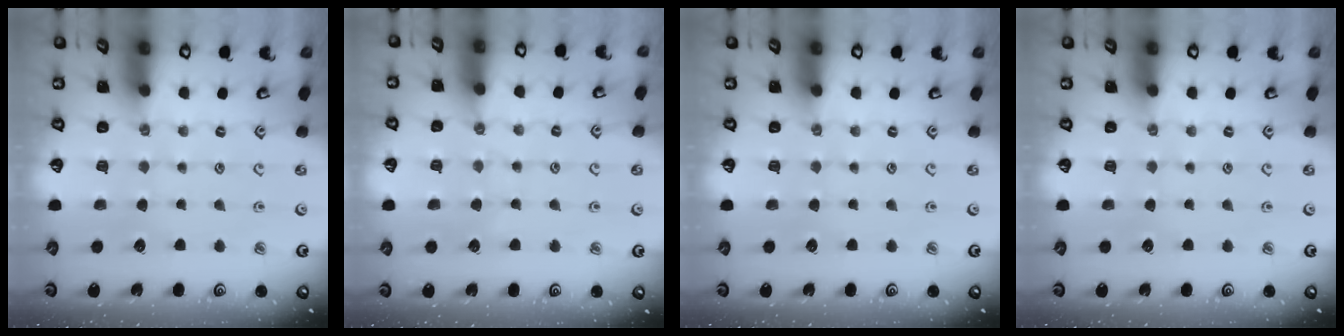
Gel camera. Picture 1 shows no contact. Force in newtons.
{"total": 2.8, "press": 2.7, "slide": 0.5}
{"total": 0.0}
{"total": 0.0}